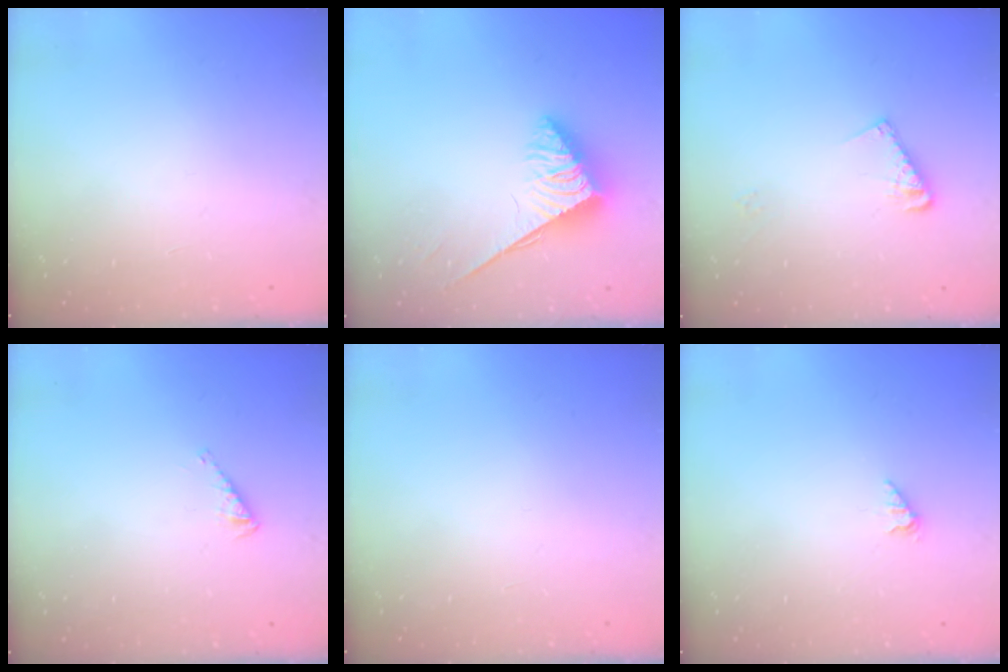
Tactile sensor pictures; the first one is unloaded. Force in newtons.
{"total": 3.8, "press": 3.7, "slide": 0.6}
{"total": 7.3, "press": 7.2, "slide": 0.7}
{"total": 2.9, "press": 2.9, "slide": 0.3}
{"total": 0.0}
{"total": 1.0, "press": 1.0, "slide": 0.2}